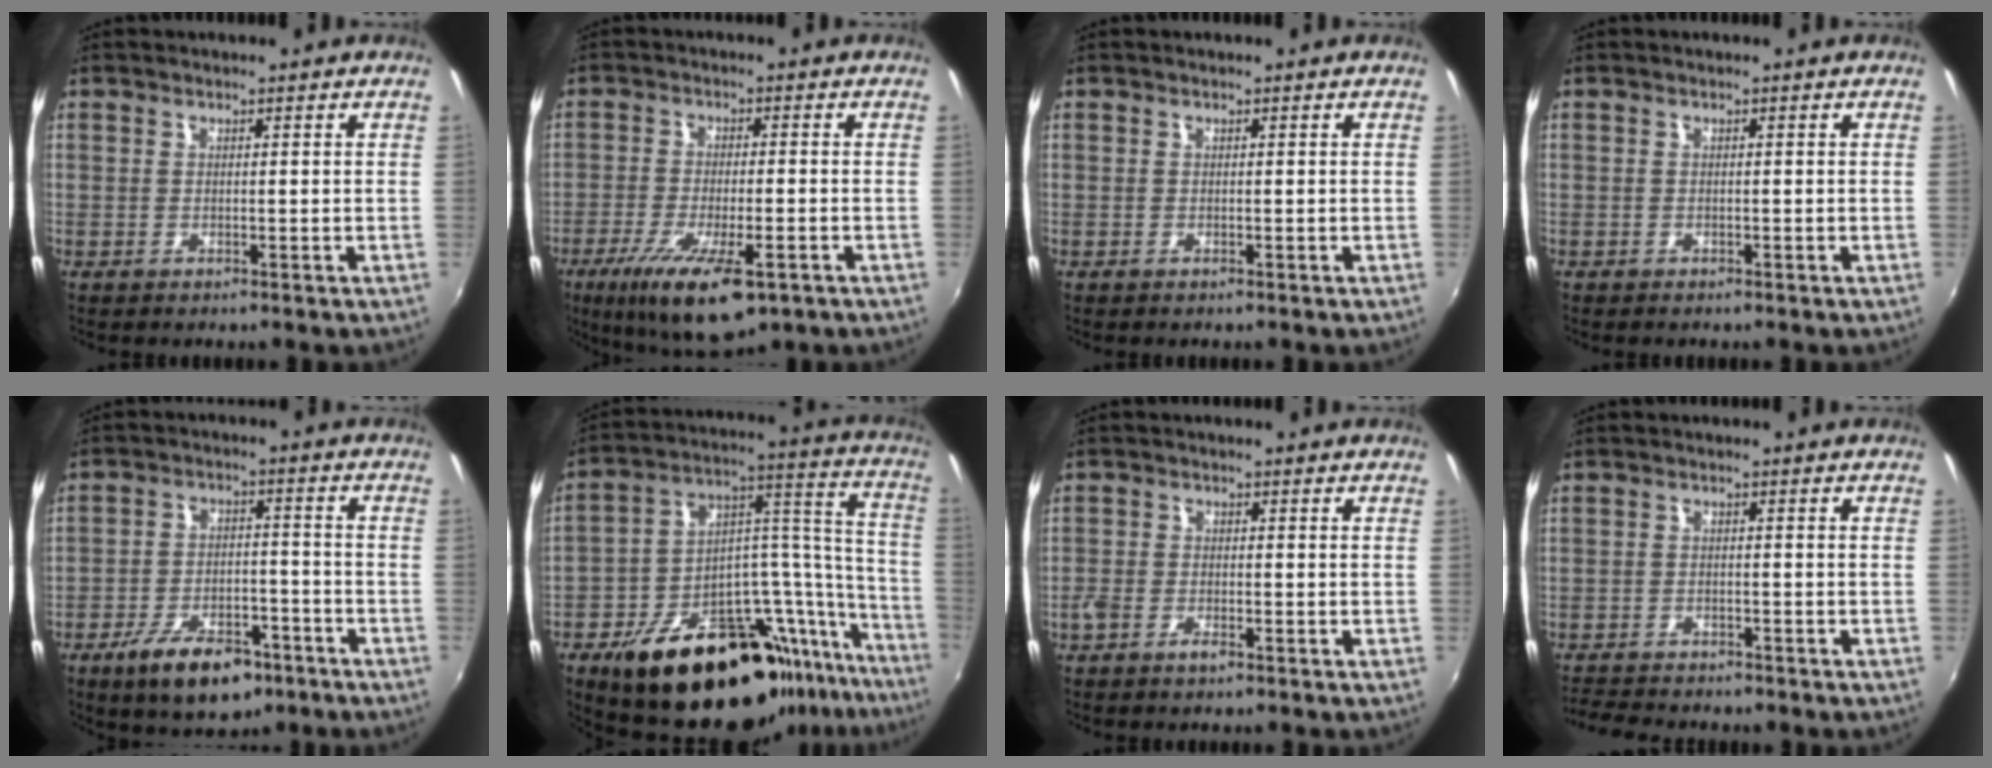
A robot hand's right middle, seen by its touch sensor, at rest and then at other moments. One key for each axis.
{"total": 14.3, "fx": -8.1, "fy": 4.1, "fz": 11.1, "tx": -0.216, "ty": -0.049, "tz": -0.129}
{"total": 0.0}
{"total": 0.0}
{"total": 12.5, "fx": -7.9, "fy": 6.0, "fz": 7.5, "tx": -0.150, "ty": -0.001, "tz": -0.121}
{"total": 32.2, "fx": -22.9, "fy": 11.7, "fz": 19.3, "tx": -0.234, "ty": 0.041, "tz": -0.330}
{"total": 3.0, "fx": -2.1, "fy": 1.2, "fz": 1.8, "tx": -0.046, "ty": -0.004, "tz": -0.044}
{"total": 7.1, "fx": -6.6, "fy": 1.7, "fz": 2.2, "tx": -0.066, "ty": -0.015, "tz": -0.107}